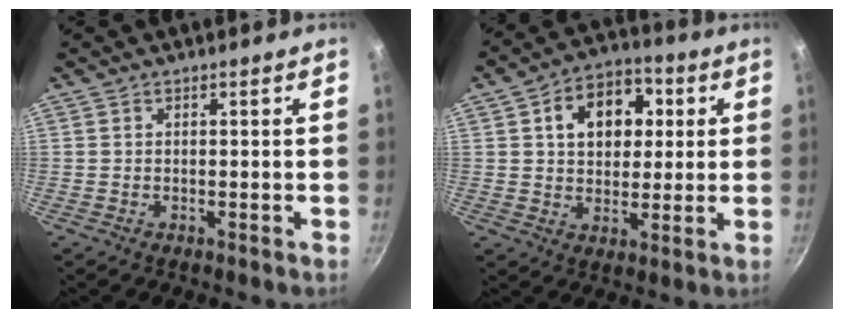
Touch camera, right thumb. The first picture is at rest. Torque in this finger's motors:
{"motor_torque": [-0.07, 0.41, 0.25, 0.37, 0.14]}